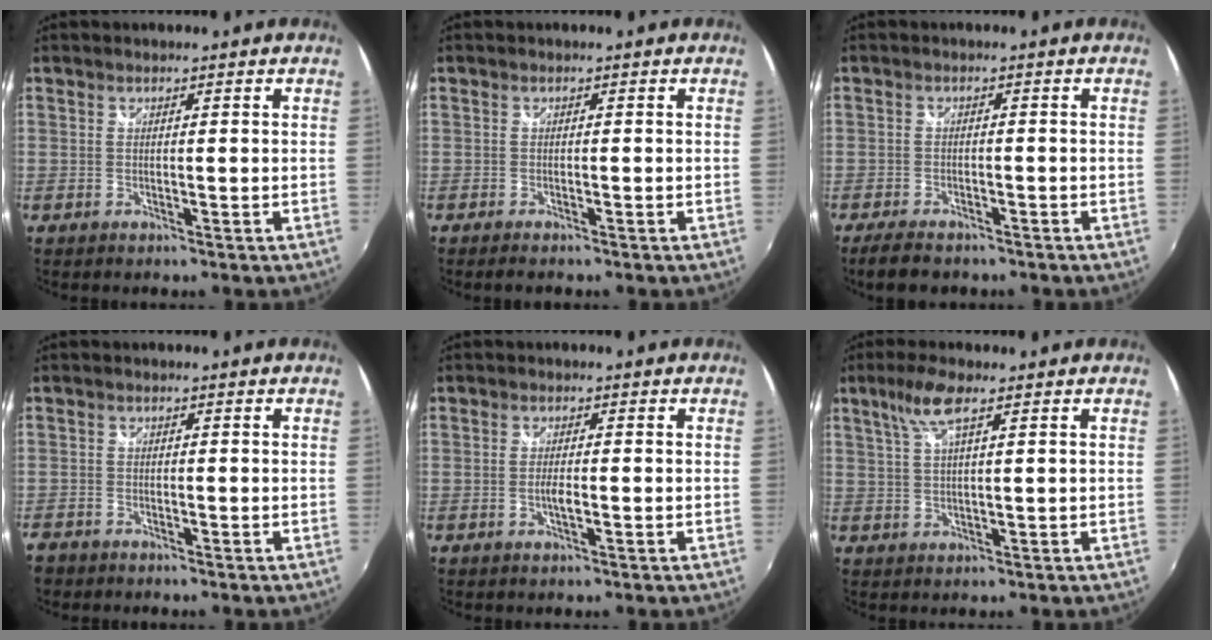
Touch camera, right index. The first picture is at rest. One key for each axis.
{"total": 2.1, "fx": -1.8, "fy": 0.6, "fz": 1.0, "tx": -0.022, "ty": -0.012, "tz": -0.032}
{"total": 5.9, "fx": -4.8, "fy": 2.3, "fz": 2.7, "tx": -0.070, "ty": -0.014, "tz": -0.081}
{"total": 3.3, "fx": -2.6, "fy": 2.0, "fz": 0.6, "tx": -0.022, "ty": -0.003, "tz": -0.050}
{"total": 2.1, "fx": -0.7, "fy": 0.5, "fz": 2.0, "tx": -0.038, "ty": -0.003, "tz": -0.013}
{"total": 5.2, "fx": 2.8, "fy": 0.7, "fz": 4.3, "tx": -0.086, "ty": 0.008, "tz": 0.055}